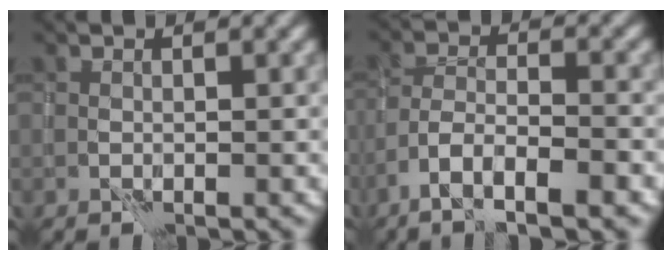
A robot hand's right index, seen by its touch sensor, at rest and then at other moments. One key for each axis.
{"total": 5.5, "fx": -3.7, "fy": 1.1, "fz": 3.9, "tx": -0.072, "ty": 0.005, "tz": -0.067}